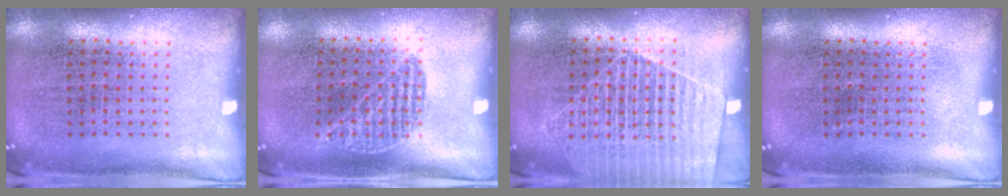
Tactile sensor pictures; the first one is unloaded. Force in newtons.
{"total": 1.0, "press": 0.7, "slide": 0.7}
{"total": 1.8, "press": 1.6, "slide": 0.7}
{"total": 0.0}